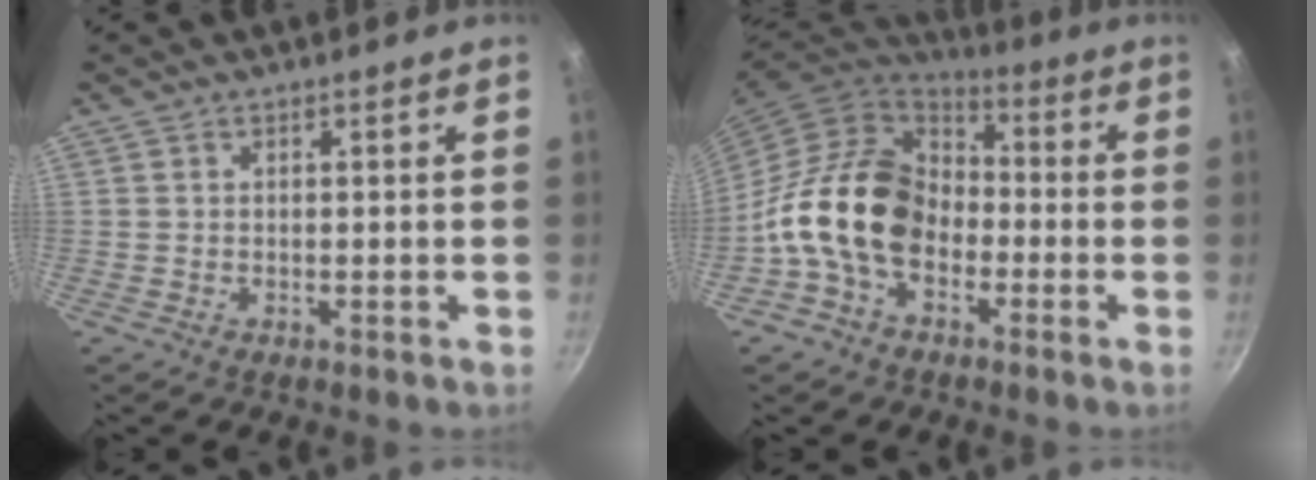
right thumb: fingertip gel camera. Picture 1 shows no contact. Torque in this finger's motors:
{"motor_torque": [2.61, 2.40, 1.35, -1.42, 0.26]}